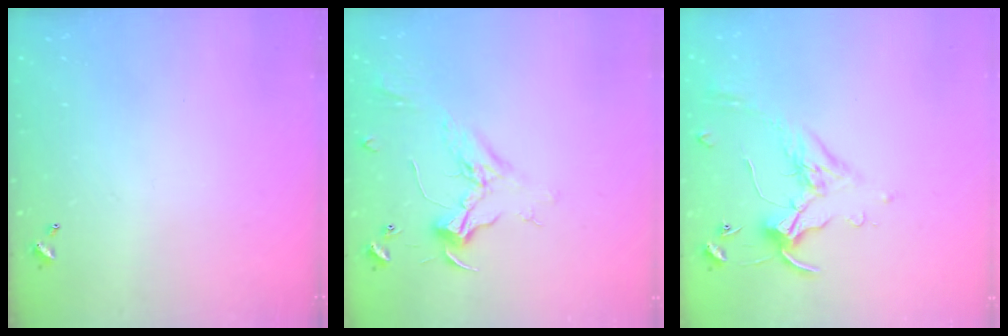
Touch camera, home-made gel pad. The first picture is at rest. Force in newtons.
{"total": 2.4, "press": 2.3, "slide": 0.8}
{"total": 0.7, "press": 0.6, "slide": 0.4}